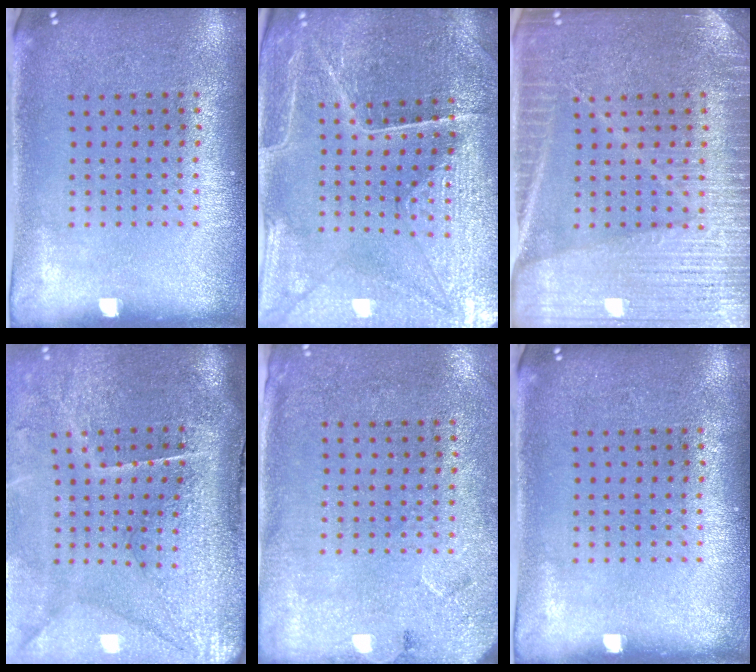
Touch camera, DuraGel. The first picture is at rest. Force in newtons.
{"total": 3.5, "press": 3.5, "slide": 0.2}
{"total": 3.9, "press": 3.8, "slide": 0.9}
{"total": 4.8, "press": 3.9, "slide": 2.8}
{"total": 2.7, "press": 2.2, "slide": 1.6}
{"total": 0.0}